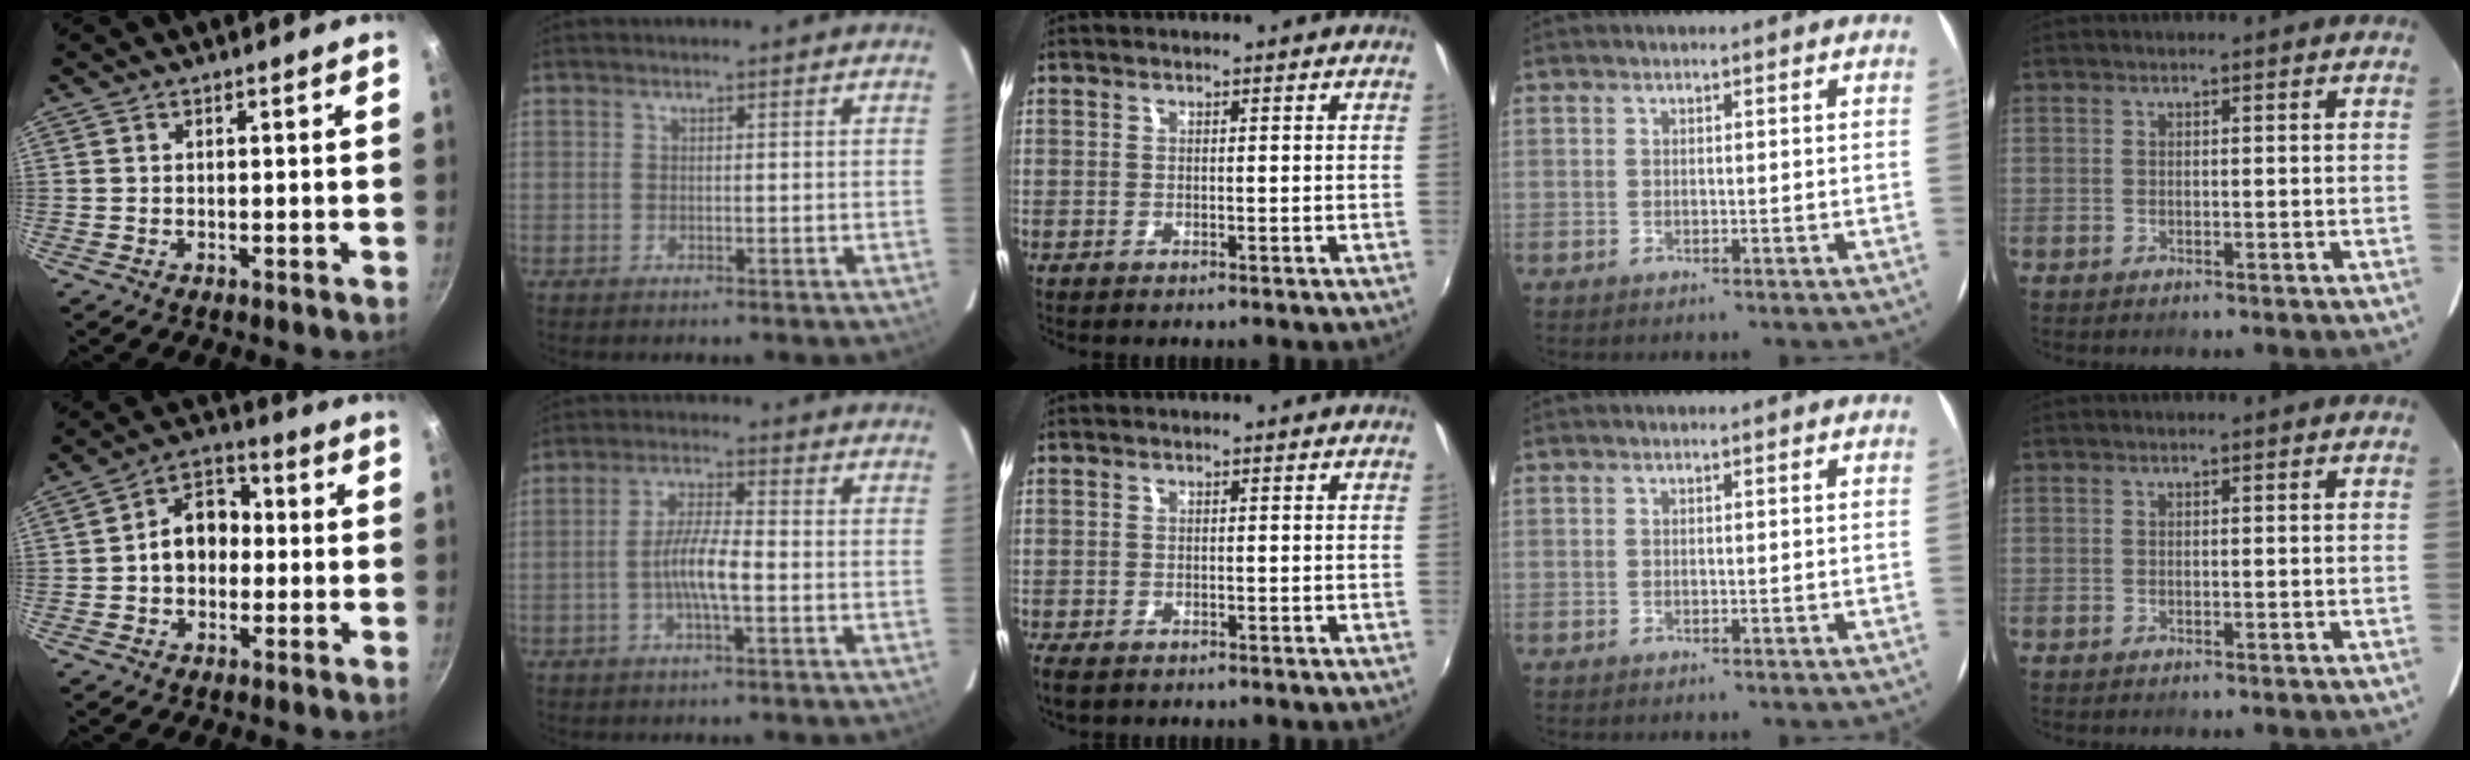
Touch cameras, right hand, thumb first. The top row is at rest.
{"thumb": {"total": 9.5, "force": [-0.3, 7.2, 6.2], "torque": [-0.053, 0.029, -0.017]}, "index": {"total": 6.3, "force": [-1.7, 1.0, 6.0], "torque": [-0.118, 0.004, -0.033]}, "middle": {"total": 3.4, "force": [-2.3, 1.5, 1.9], "torque": [-0.042, -0.014, -0.038]}}